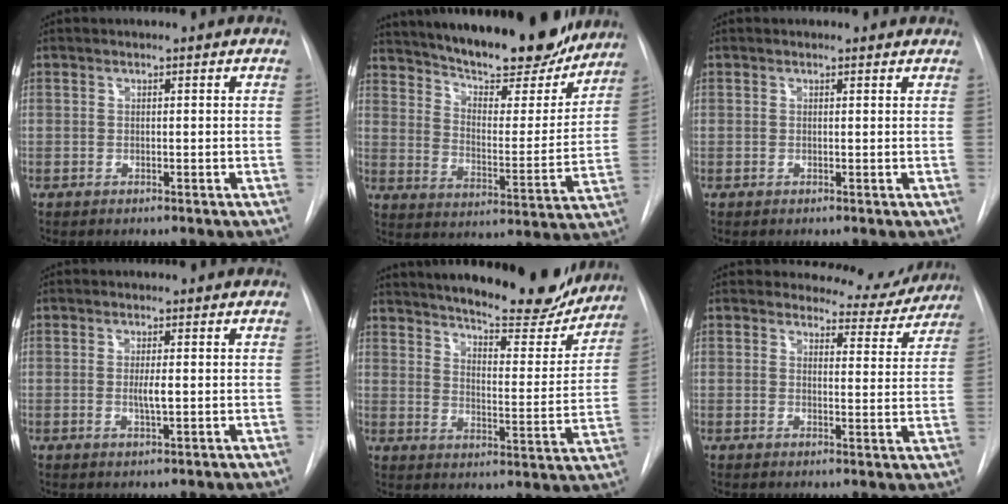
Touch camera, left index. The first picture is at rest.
{"total": 24.8, "force": [21.3, 5.7, 11.3], "torque": [-0.188, -0.019, 0.296]}
{"total": 1.1, "force": [1.0, 0.4, 0.1], "torque": [-0.009, 0.000, 0.005]}
{"total": 2.2, "force": [0.0, 0.3, 2.2], "torque": [-0.044, -0.003, 0.000]}
{"total": 23.0, "force": [20.4, 4.6, 9.5], "torque": [-0.148, -0.040, 0.265]}
{"total": 7.8, "force": [7.4, 2.3, -0.2], "torque": [0.018, -0.026, 0.075]}